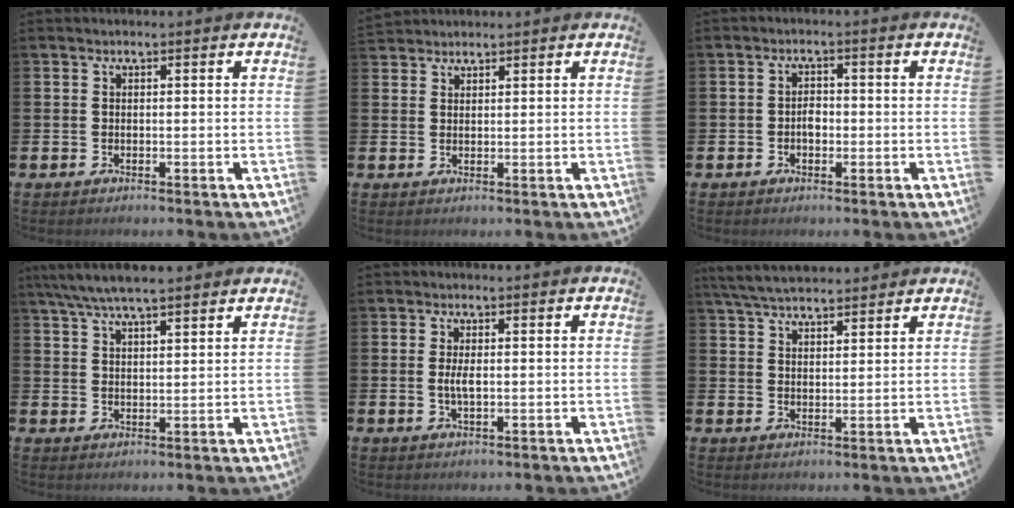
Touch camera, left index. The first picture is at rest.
{"total": 2.0, "force": [1.9, 0.5, -0.1], "torque": [0.004, -0.005, 0.036]}
{"total": 2.0, "force": [-0.5, 1.4, 1.3], "torque": [-0.013, 0.002, -0.014]}
{"total": 6.1, "force": [5.5, 1.0, 2.4], "torque": [-0.056, -0.016, 0.101]}
{"total": 2.3, "force": [0.0, 0.8, 2.1], "torque": [-0.038, 0.001, -0.003]}
{"total": 5.0, "force": [4.8, 1.0, 1.2], "torque": [-0.039, -0.018, 0.089]}